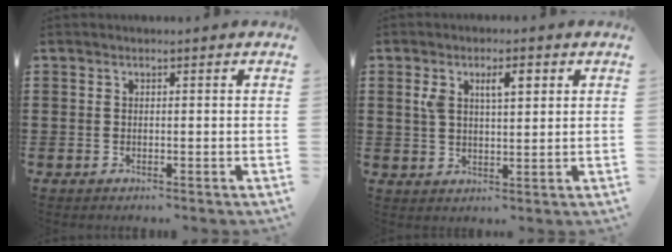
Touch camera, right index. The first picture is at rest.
{"total": 5.0, "force": [1.8, 2.1, 4.1], "torque": [-0.080, 0.008, 0.027]}